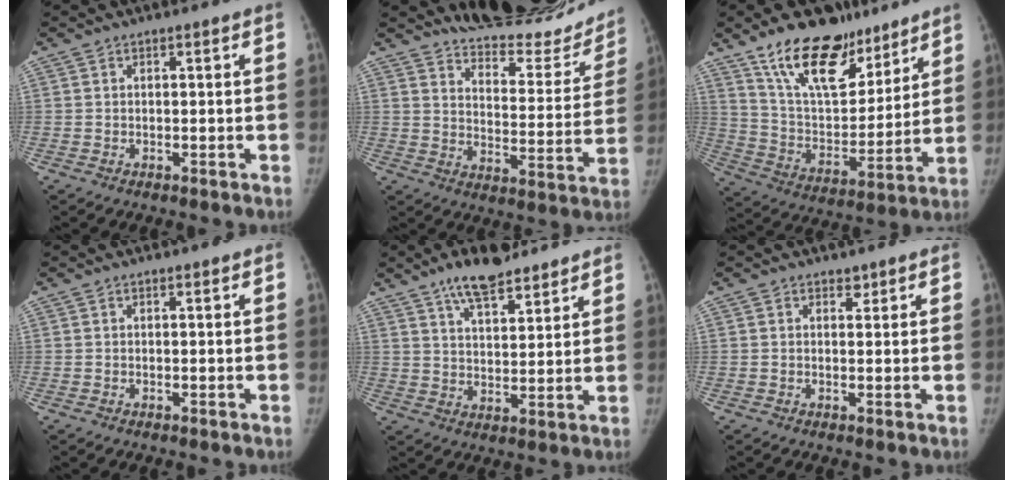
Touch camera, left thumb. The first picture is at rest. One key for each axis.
{"total": 21.7, "fx": 19.9, "fy": 6.2, "fz": 6.0, "tx": -0.044, "ty": -0.141, "tz": 0.260}
{"total": 20.8, "fx": 13.9, "fy": 10.4, "fz": 11.4, "tx": -0.141, "ty": -0.068, "tz": 0.246}
{"total": 0.0}
{"total": 11.0, "fx": 8.0, "fy": 4.2, "fz": 6.3, "tx": -0.081, "ty": -0.039, "tz": 0.133}
{"total": 1.1, "fx": 0.9, "fy": 0.7, "fz": 0.2, "tx": 0.006, "ty": -0.007, "tz": 0.012}